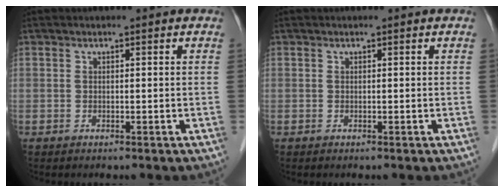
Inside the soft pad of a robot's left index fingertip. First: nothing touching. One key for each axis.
{"total": 0.0}